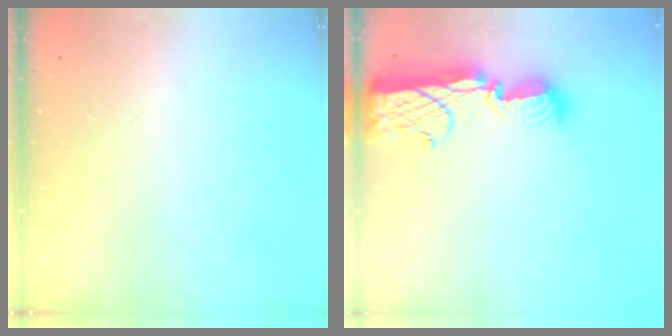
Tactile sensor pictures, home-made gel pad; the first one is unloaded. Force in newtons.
{"total": 14.4, "press": 14.3, "slide": 1.7}